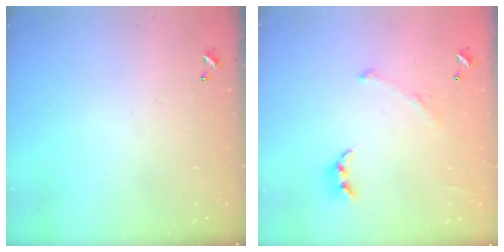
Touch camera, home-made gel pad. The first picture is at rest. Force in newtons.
{"total": 2.3, "press": 2.1, "slide": 1.0}